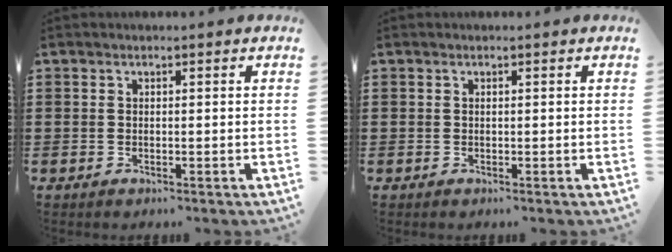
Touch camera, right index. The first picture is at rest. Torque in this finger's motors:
{"motor_torque": [-0.22, 0.08, 0.00, -0.01]}